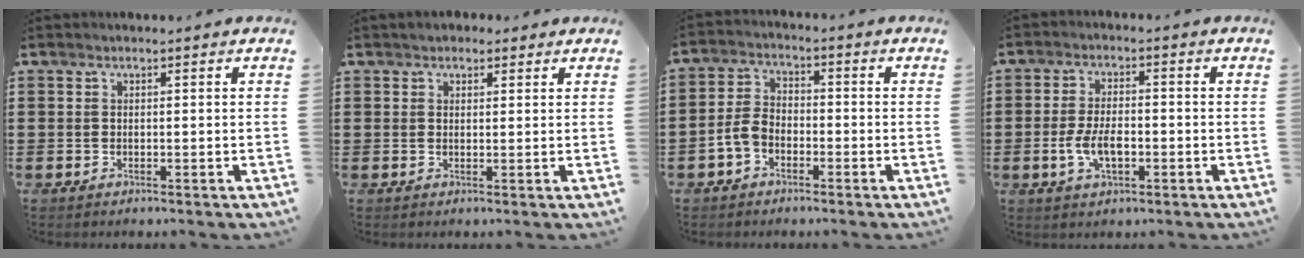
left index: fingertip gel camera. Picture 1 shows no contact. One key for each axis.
{"total": 1.7, "fx": 1.3, "fy": 0.9, "fz": 0.3, "tx": -0.011, "ty": 0.008, "tz": 0.025}
{"total": 4.4, "fx": -2.5, "fy": 2.7, "fz": 2.5, "tx": -0.067, "ty": 0.007, "tz": -0.054}
{"total": 5.6, "fx": -1.4, "fy": 2.7, "fz": 4.7, "tx": -0.103, "ty": 0.002, "tz": -0.030}